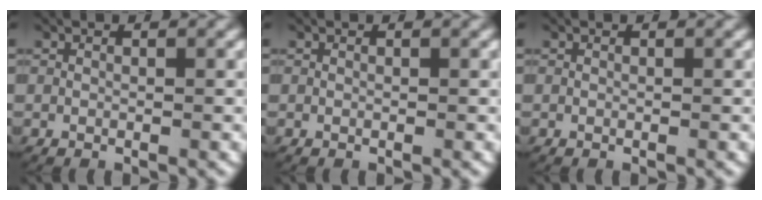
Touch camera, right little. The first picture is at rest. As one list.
[{"total": 0.0}, {"total": 0.0}]